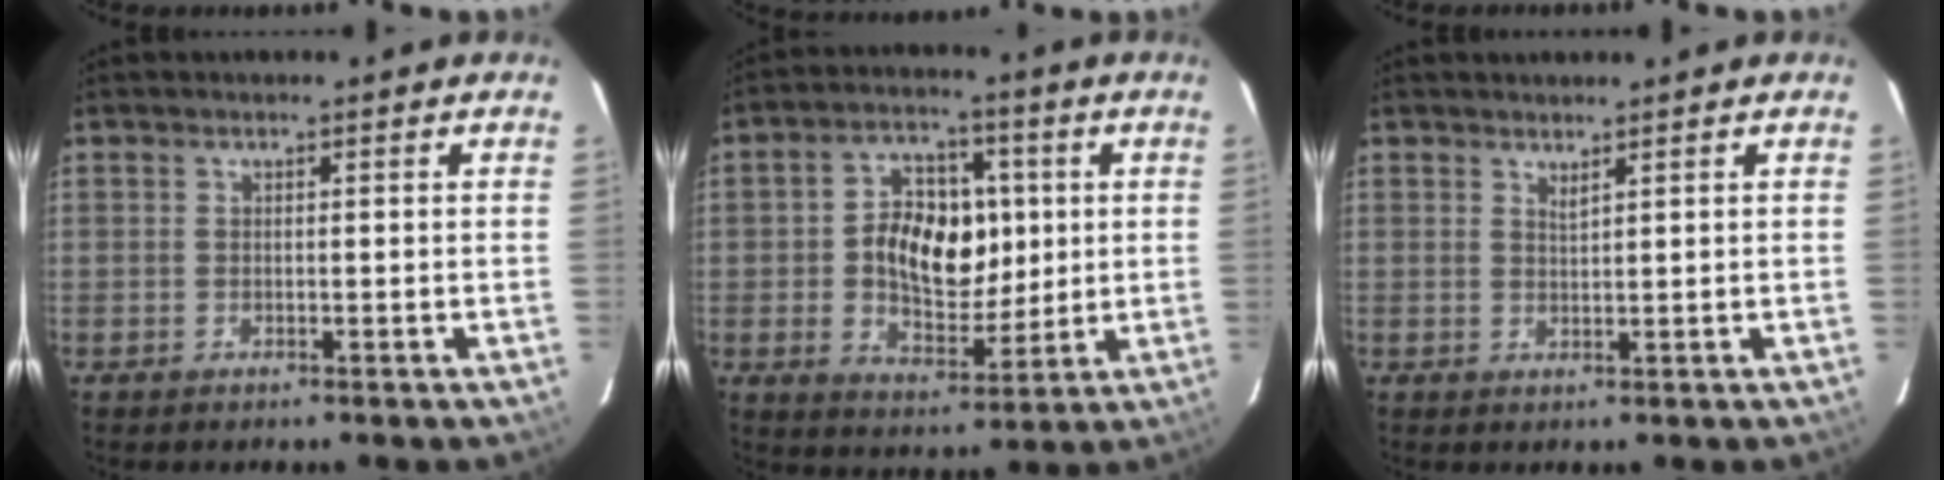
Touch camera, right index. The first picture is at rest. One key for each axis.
{"total": 10.1, "fx": 0.4, "fy": 6.6, "fz": 7.7, "tx": -0.139, "ty": 0.018, "tz": 0.012}
{"total": 1.1, "fx": 1.0, "fy": -0.1, "fz": 0.6, "tx": -0.010, "ty": -0.001, "tz": 0.017}